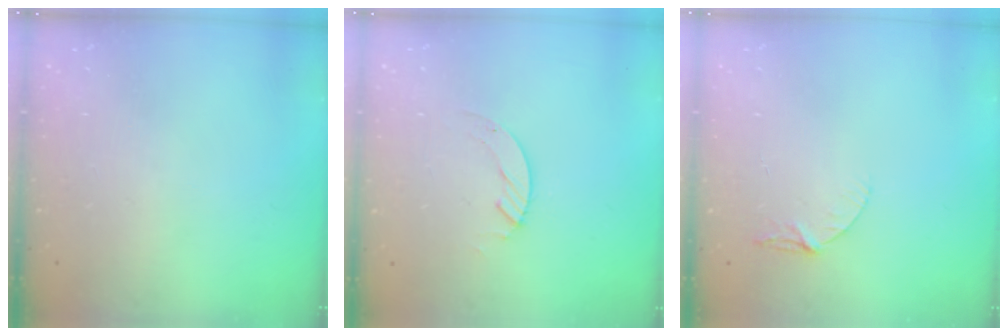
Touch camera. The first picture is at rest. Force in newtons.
{"total": 2.1, "press": 2.1, "slide": 0.2}
{"total": 5.2, "press": 5.1, "slide": 0.6}